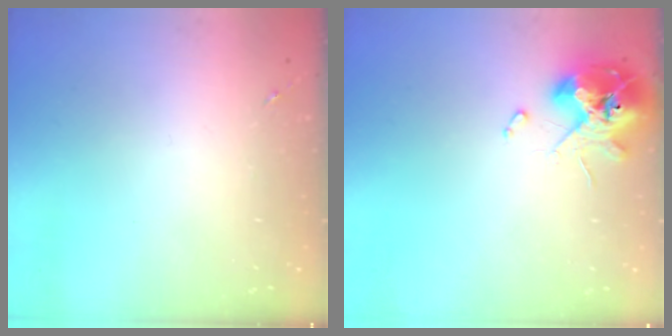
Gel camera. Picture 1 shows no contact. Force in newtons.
{"total": 13.0, "press": 12.8, "slide": 1.8}